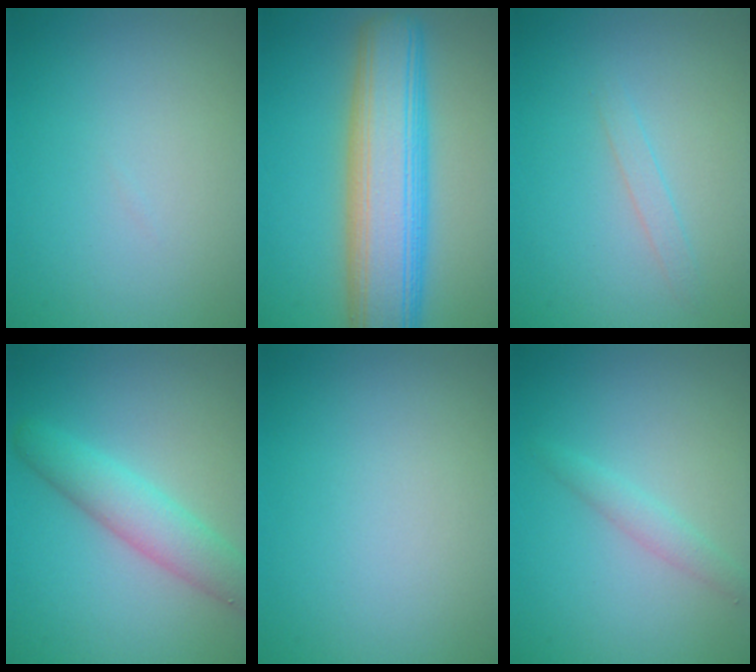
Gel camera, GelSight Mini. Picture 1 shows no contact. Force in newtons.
{"total": 10.5, "press": 10.5, "slide": 0.5}
{"total": 1.0, "press": 1.0, "slide": 0.0}
{"total": 4.1, "press": 4.0, "slide": 0.4}
{"total": 0.0}
{"total": 1.1, "press": 1.1, "slide": 0.1}